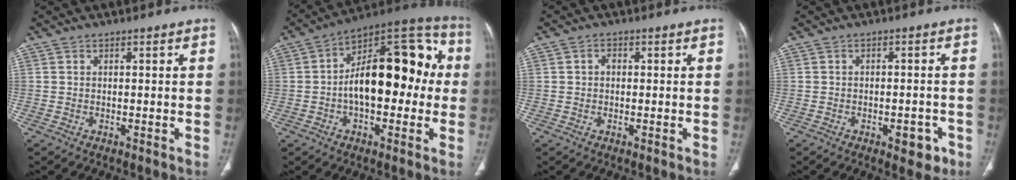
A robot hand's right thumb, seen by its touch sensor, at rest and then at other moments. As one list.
[{"total": 21.1, "force": [0.2, 11.2, 17.8], "torque": [-0.237, 0.052, -0.006]}, {"total": 1.5, "force": [0.1, 1.2, 0.9], "torque": [-0.010, 0.006, 0.000]}, {"total": 4.8, "force": [-2.3, 2.5, 3.3], "torque": [-0.022, 0.011, -0.026]}]